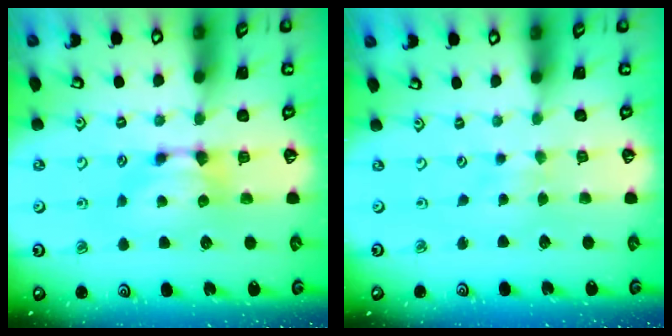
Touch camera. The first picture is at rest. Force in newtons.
{"total": 2.6, "press": 2.6, "slide": 0.0}